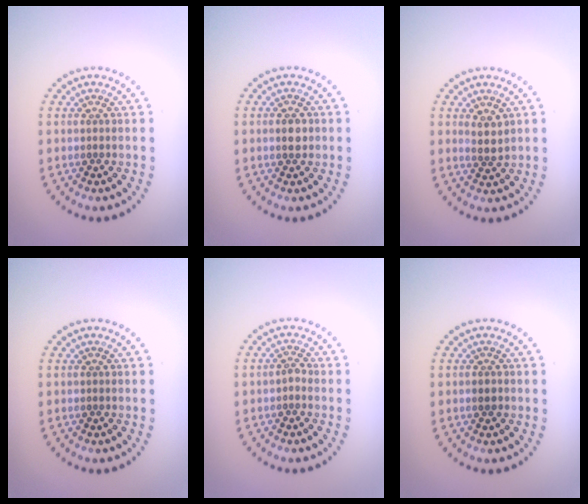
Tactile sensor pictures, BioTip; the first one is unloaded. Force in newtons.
{"total": 1.3, "press": 1.3, "slide": 0.2}
{"total": 1.8, "press": 1.6, "slide": 0.9}
{"total": 0.0}
{"total": 0.9, "press": 0.6, "slide": 0.6}
{"total": 0.9, "press": 0.8, "slide": 0.3}